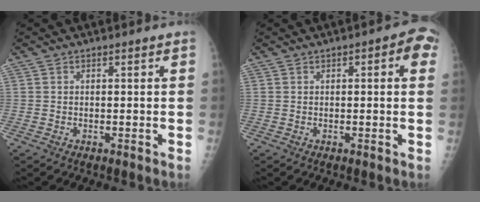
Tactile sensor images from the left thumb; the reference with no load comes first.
{"total": 5.3, "force": [1.5, 2.1, 4.7], "torque": [-0.039, 0.012, 0.009]}